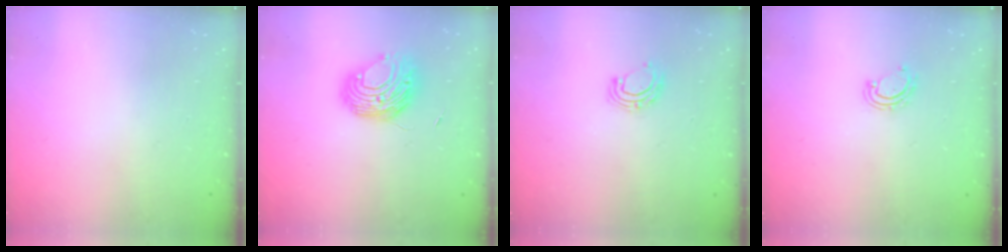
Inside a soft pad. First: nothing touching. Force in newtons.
{"total": 9.1, "press": 9.1, "slide": 0.4}
{"total": 7.6, "press": 7.5, "slide": 0.9}
{"total": 3.2, "press": 3.1, "slide": 0.2}